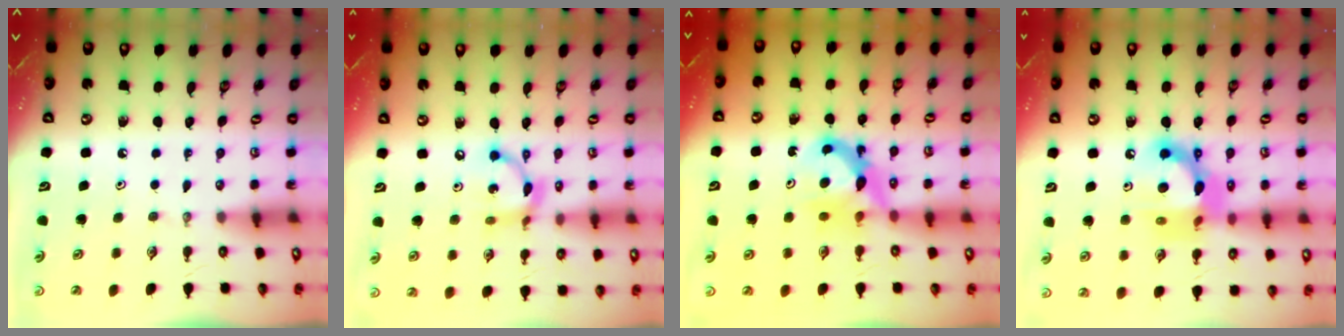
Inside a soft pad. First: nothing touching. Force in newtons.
{"total": 10.7, "press": 10.6, "slide": 0.8}
{"total": 7.2, "press": 7.2, "slide": 0.6}
{"total": 14.6, "press": 14.5, "slide": 1.7}